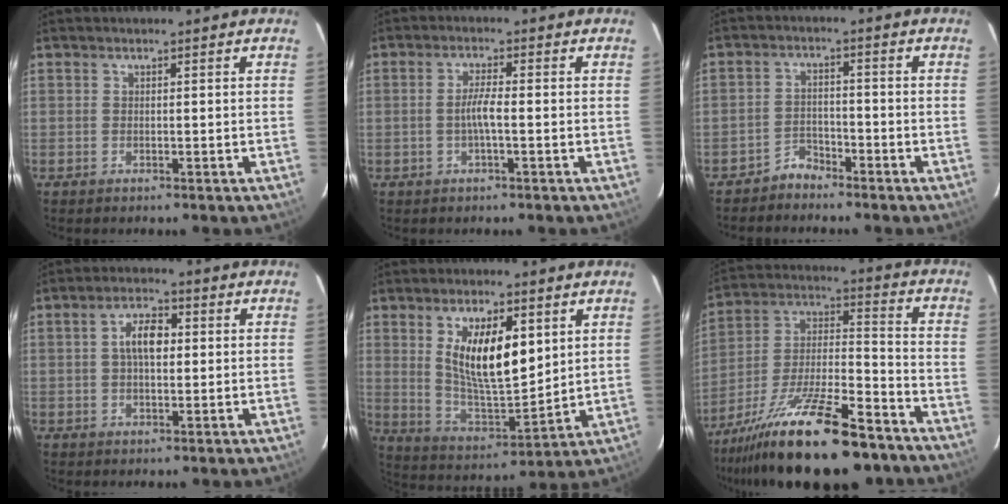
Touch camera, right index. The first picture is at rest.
{"total": 3.2, "force": [-0.8, 0.1, 3.1], "torque": [-0.061, 0.003, -0.015]}
{"total": 3.4, "force": [-3.1, 1.5, -0.1], "torque": [0.002, 0.011, -0.056]}
{"total": 5.5, "force": [0.7, 2.8, 4.7], "torque": [-0.085, 0.015, 0.012]}
{"total": 14.4, "force": [4.6, 5.6, 12.5], "torque": [-0.222, -0.005, 0.095]}
{"total": 25.7, "force": [-18.5, 7.2, 16.4], "torque": [-0.300, -0.025, -0.292]}